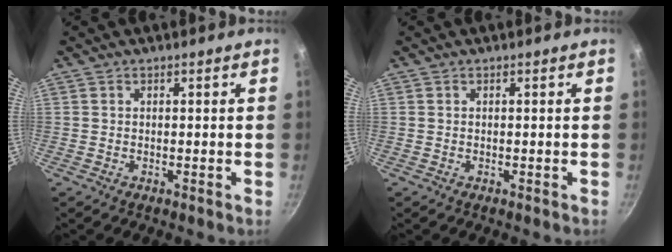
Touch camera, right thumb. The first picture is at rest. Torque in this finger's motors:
{"motor_torque": [-0.08, 0.01, -0.01, 0.01, 0.00]}